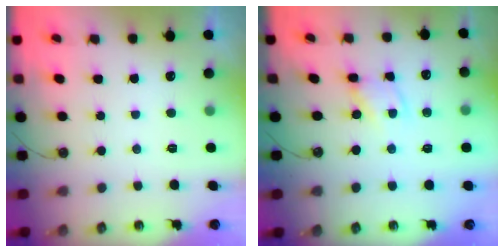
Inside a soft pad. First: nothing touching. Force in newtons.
{"total": 2.8, "press": 2.8, "slide": 0.2}